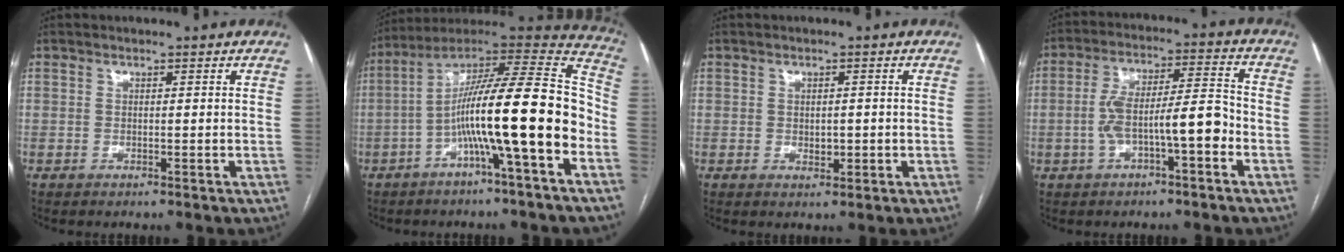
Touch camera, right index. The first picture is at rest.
{"total": 20.3, "force": [-5.3, 0.7, 19.6], "torque": [-0.303, 0.023, -0.092]}
{"total": 2.0, "force": [-0.2, 1.2, 1.6], "torque": [-0.025, -0.002, 0.001]}
{"total": 10.1, "force": [-3.1, 1.9, 9.4], "torque": [-0.171, 0.031, -0.048]}